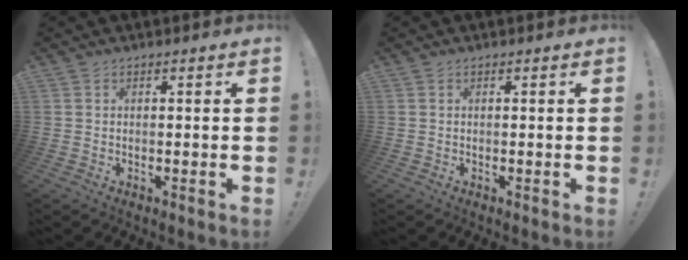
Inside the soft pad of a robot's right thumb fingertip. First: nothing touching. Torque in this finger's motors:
{"motor_torque": [-0.05, -0.06, 0.08, 0.00, 0.07]}